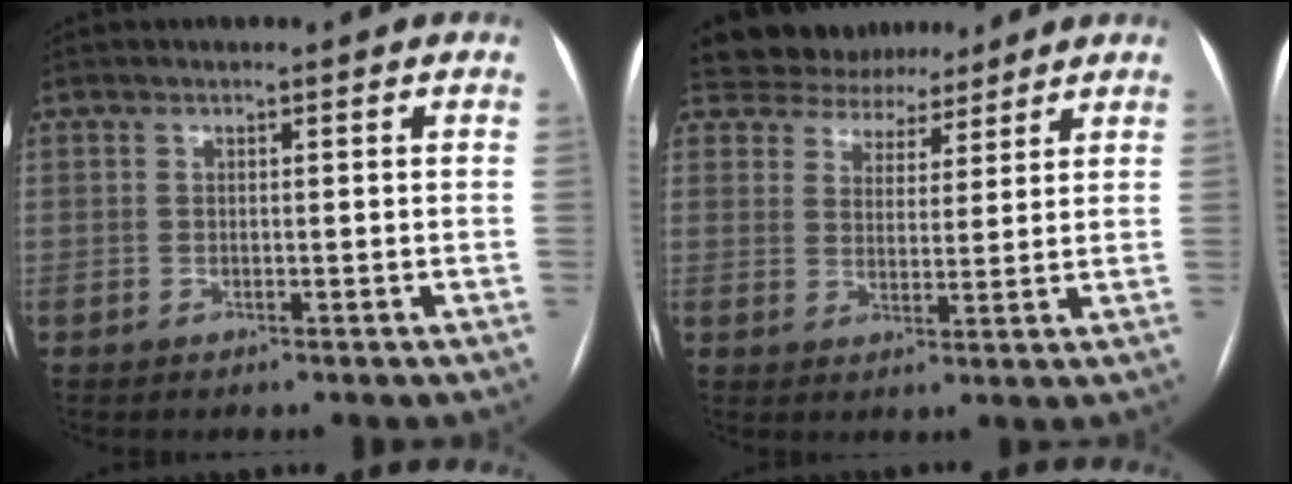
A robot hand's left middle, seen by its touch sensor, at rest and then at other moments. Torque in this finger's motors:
{"motor_torque": [0.11, -0.23, 0.02, -0.01]}